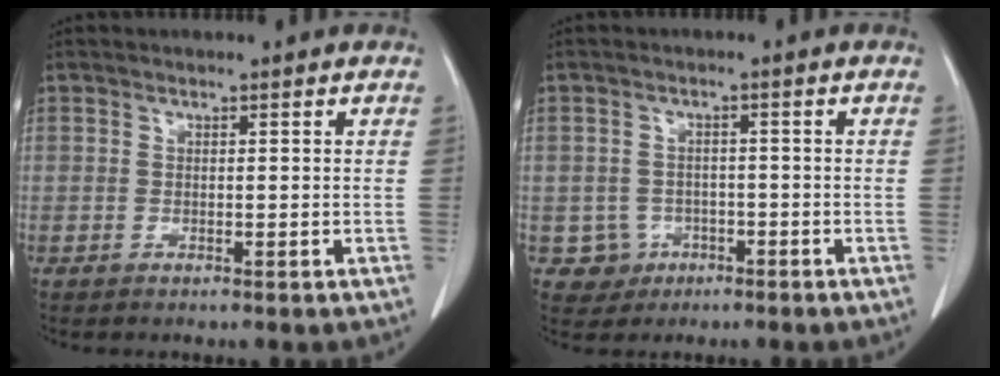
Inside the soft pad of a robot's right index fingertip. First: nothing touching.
{"total": 3.9, "force": [-1.5, 3.6, 0.0], "torque": [0.007, 0.014, -0.018]}